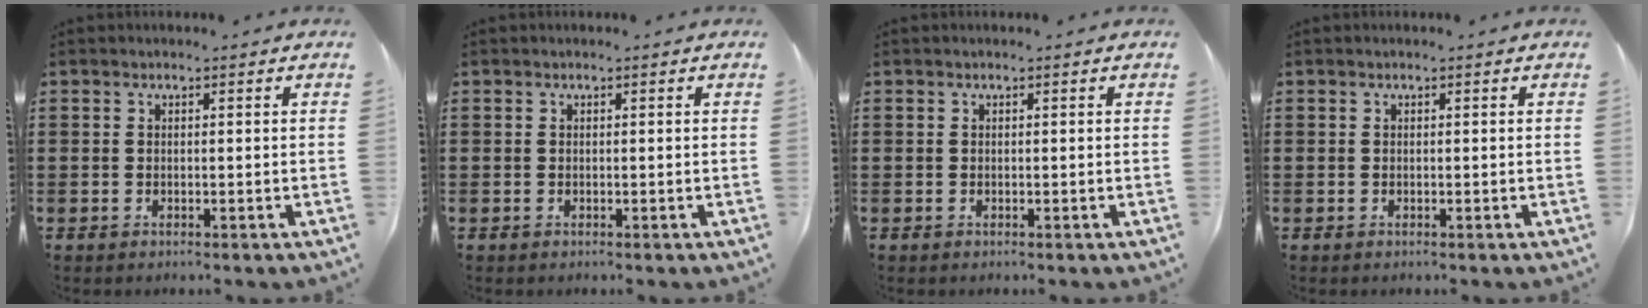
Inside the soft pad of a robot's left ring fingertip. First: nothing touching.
{"total": 0.0}
{"total": 0.0}
{"total": 0.0}